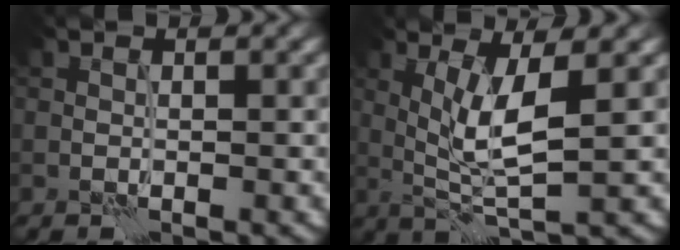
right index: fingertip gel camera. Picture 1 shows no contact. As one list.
[{"total": 4.9, "force": [0.9, 0.8, 4.8], "torque": [-0.101, -0.005, 0.023]}]